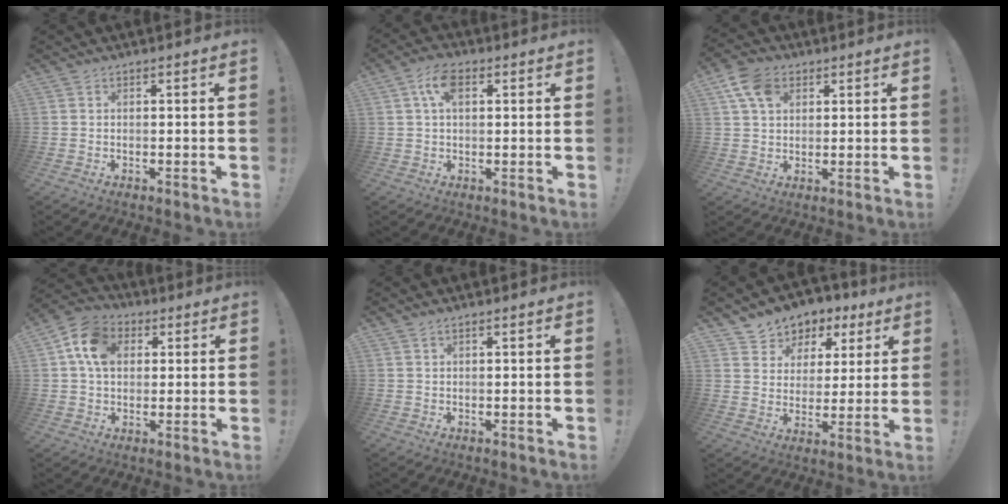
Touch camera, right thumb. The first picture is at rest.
{"total": 7.1, "force": [2.2, 3.9, 5.5], "torque": [-0.099, 0.009, 0.040]}
{"total": 10.1, "force": [4.4, 7.2, 5.7], "torque": [-0.106, -0.004, 0.084]}
{"total": 11.9, "force": [3.5, 9.1, 6.9], "torque": [-0.120, 0.004, 0.069]}
{"total": 0.7, "force": [0.5, 0.2, 0.5], "torque": [-0.014, 0.002, 0.010]}
{"total": 6.5, "force": [3.2, 5.6, 0.7], "torque": [-0.006, -0.036, 0.064]}